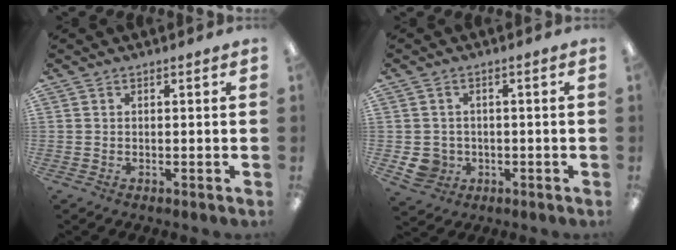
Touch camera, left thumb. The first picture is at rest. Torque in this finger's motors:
{"motor_torque": [-0.29, 0.60, 0.45, -0.32, 0.00]}